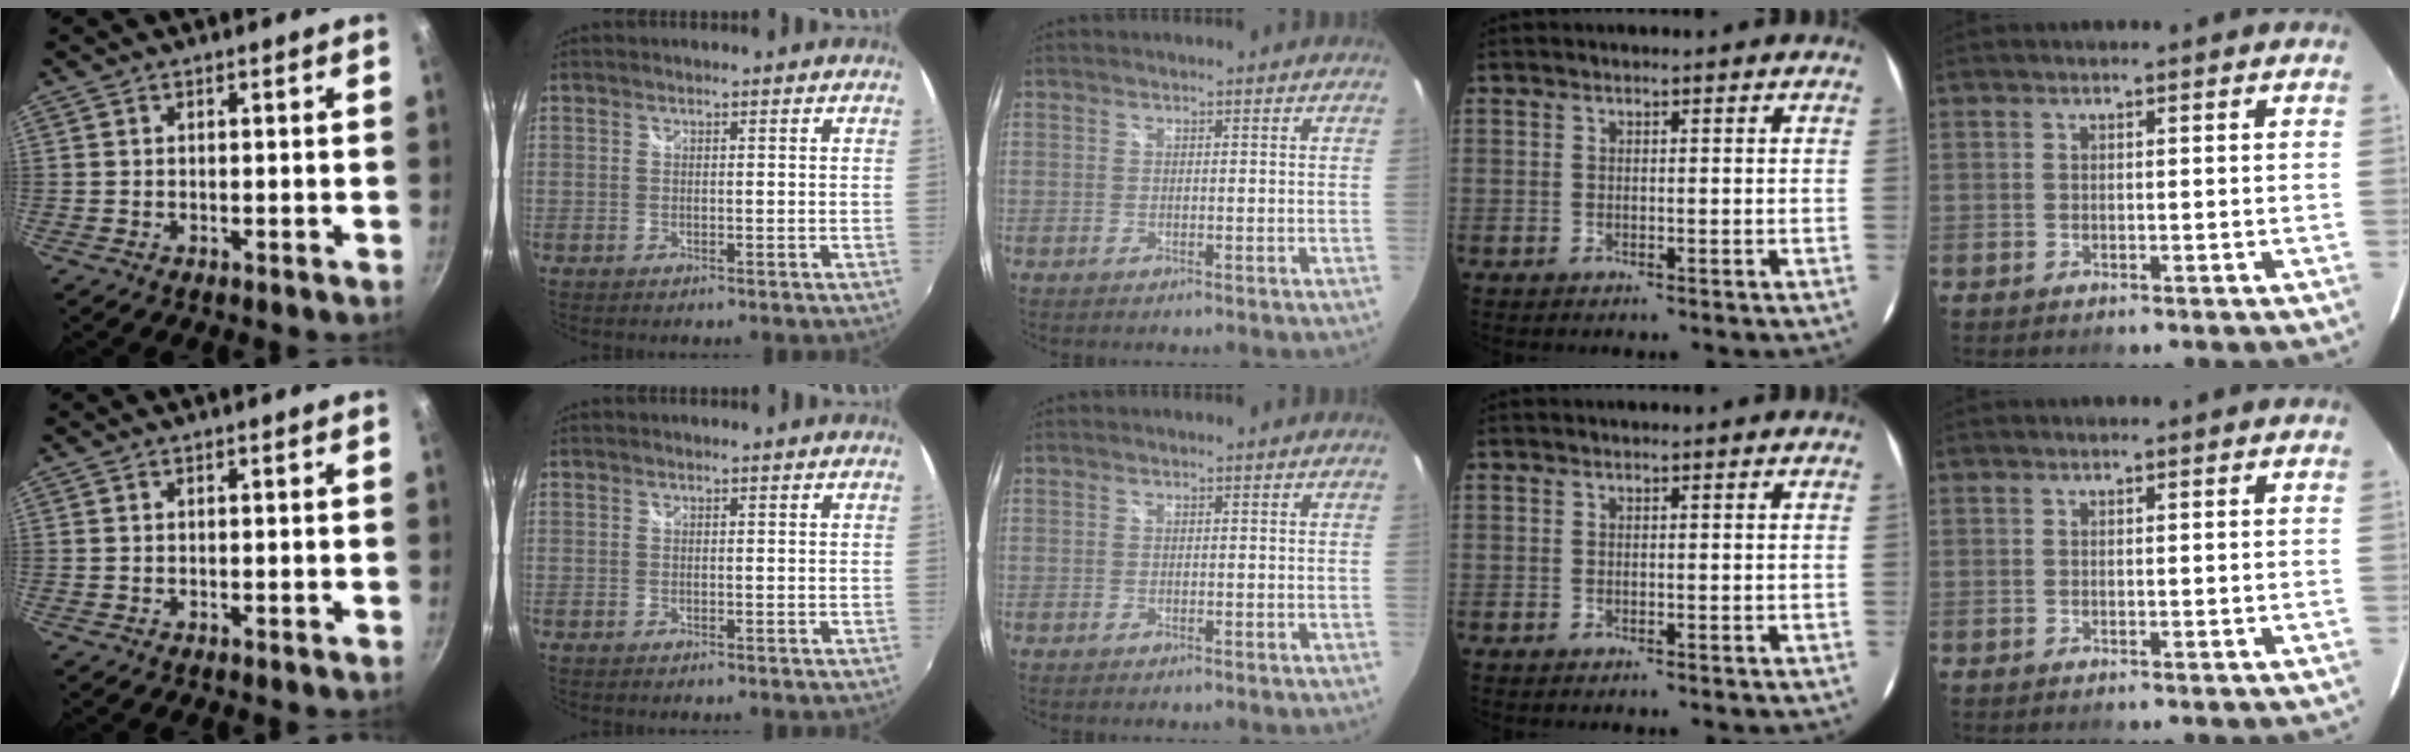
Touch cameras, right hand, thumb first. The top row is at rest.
{}